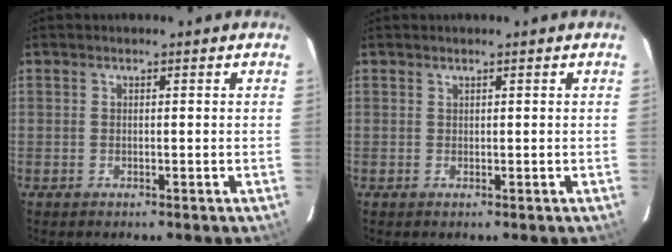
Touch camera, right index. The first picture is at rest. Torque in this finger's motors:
{"motor_torque": [-0.06, 0.00, -0.08, 0.00]}